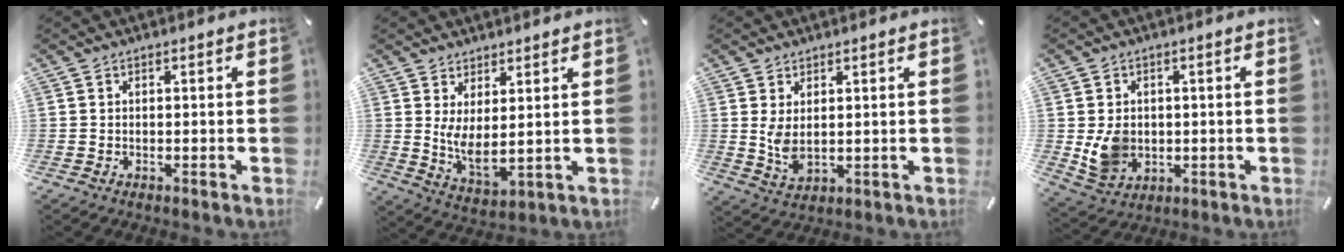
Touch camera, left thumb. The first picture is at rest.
{"total": 6.5, "force": [2.9, 2.7, 5.2], "torque": [-0.107, -0.030, 0.053]}
{"total": 5.0, "force": [1.3, 2.7, 4.1], "torque": [-0.107, -0.009, 0.019]}
{"total": 7.2, "force": [-0.1, 6.5, 3.1], "torque": [-0.073, -0.003, -0.005]}